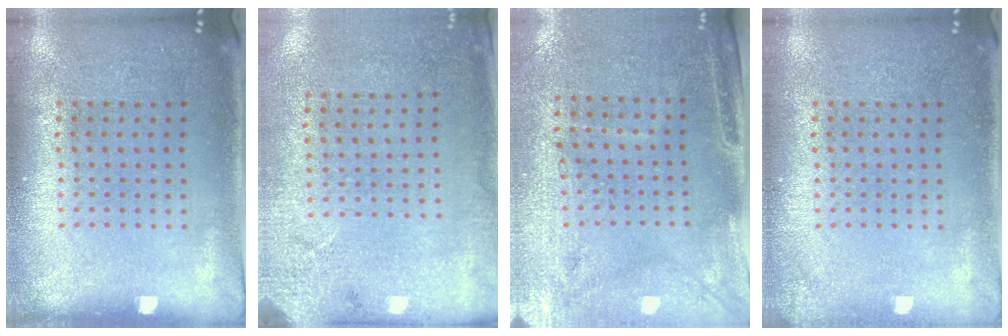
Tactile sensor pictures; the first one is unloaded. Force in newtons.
{"total": 2.7, "press": 2.2, "slide": 1.5}
{"total": 3.0, "press": 2.7, "slide": 1.4}
{"total": 0.9, "press": 0.9, "slide": 0.1}